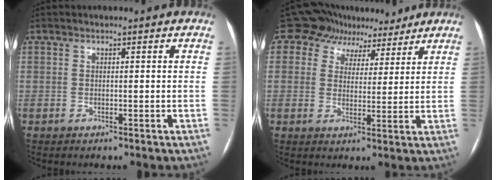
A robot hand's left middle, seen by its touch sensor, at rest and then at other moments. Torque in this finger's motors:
{"motor_torque": [-0.06, -0.03, -0.04, -0.04]}